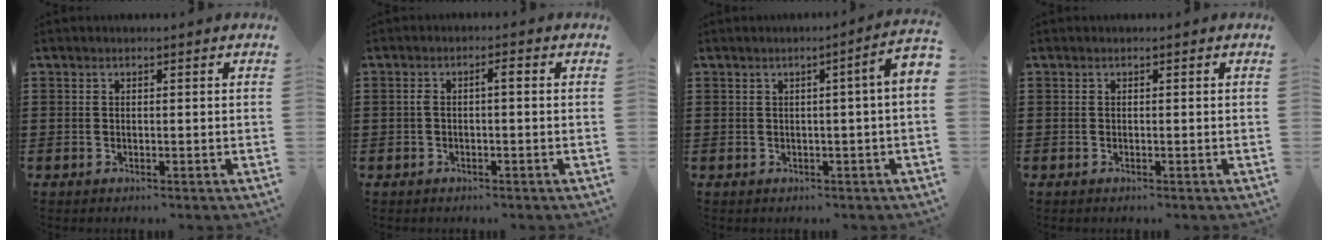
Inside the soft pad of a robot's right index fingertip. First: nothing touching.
{"total": 1.9, "force": [-0.2, 0.4, 1.8], "torque": [-0.035, 0.004, -0.005]}
{"total": 3.0, "force": [-0.2, -0.3, 2.9], "torque": [-0.050, -0.003, -0.007]}
{"total": 0.0}